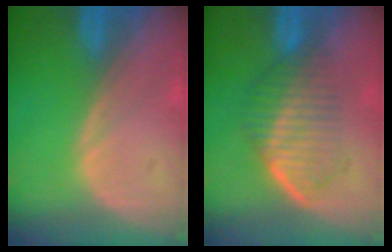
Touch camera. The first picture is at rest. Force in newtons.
{"total": 7.1, "press": 6.1, "slide": 3.6}